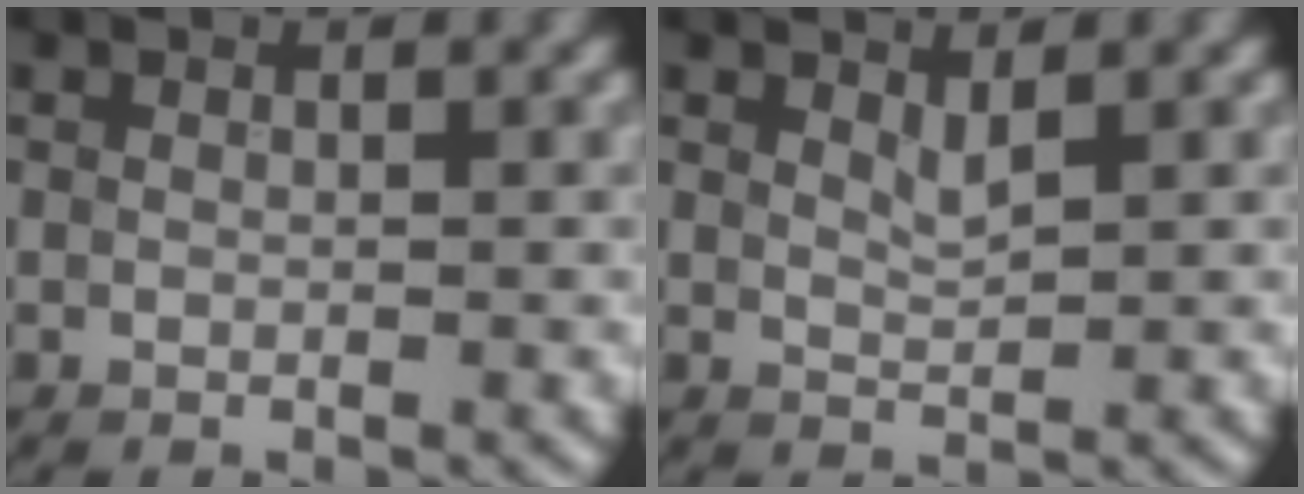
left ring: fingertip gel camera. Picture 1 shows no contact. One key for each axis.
{"total": 1.2, "fx": 0.9, "fy": 0.3, "fz": 0.8, "tx": -0.018, "ty": -0.002, "tz": 0.017}